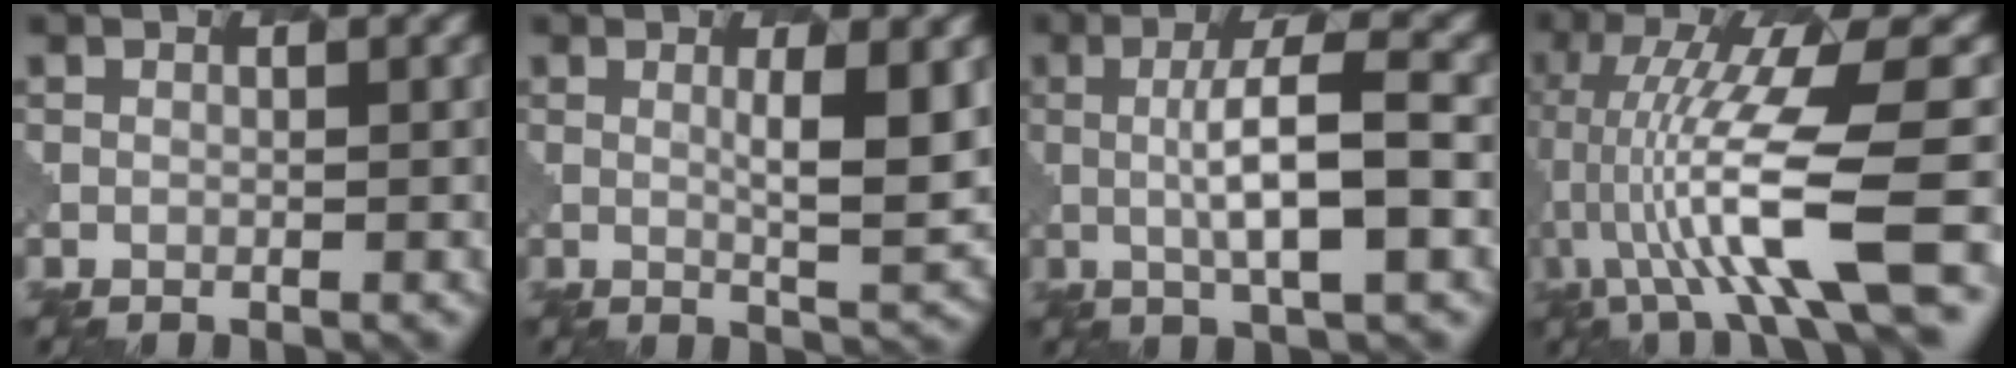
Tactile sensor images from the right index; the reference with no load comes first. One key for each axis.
{"total": 4.4, "fx": 1.0, "fy": 0.8, "fz": 4.2, "tx": -0.064, "ty": -0.007, "tz": 0.019}
{"total": 6.1, "fx": 0.3, "fy": 1.3, "fz": 5.9, "tx": -0.102, "ty": 0.004, "tz": 0.002}
{"total": 10.8, "fx": -2.0, "fy": 2.1, "fz": 10.4, "tx": -0.192, "ty": 0.008, "tz": -0.030}